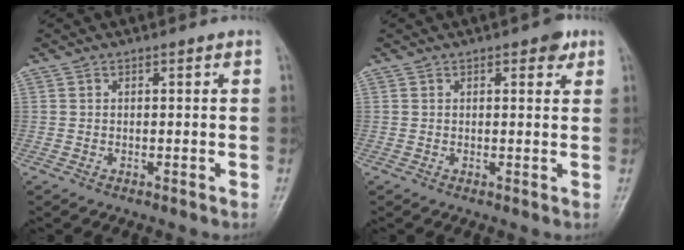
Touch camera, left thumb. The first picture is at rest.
{"total": 2.8, "force": [1.5, 1.2, 2.0], "torque": [-0.014, -0.003, 0.015]}